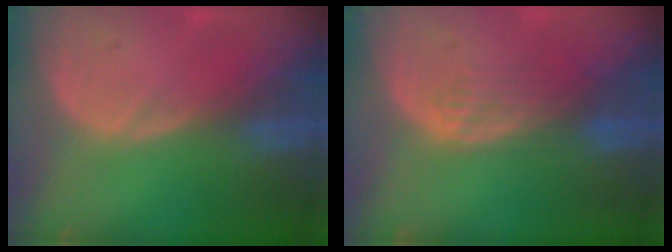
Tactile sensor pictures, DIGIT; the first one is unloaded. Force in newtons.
{"total": 3.9, "press": 3.3, "slide": 2.2}